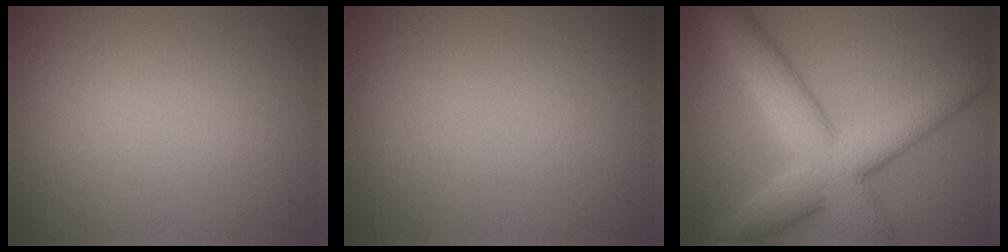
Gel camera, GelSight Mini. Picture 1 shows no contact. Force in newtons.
{"total": 0.0}
{"total": 9.4, "press": 9.4, "slide": 0.1}